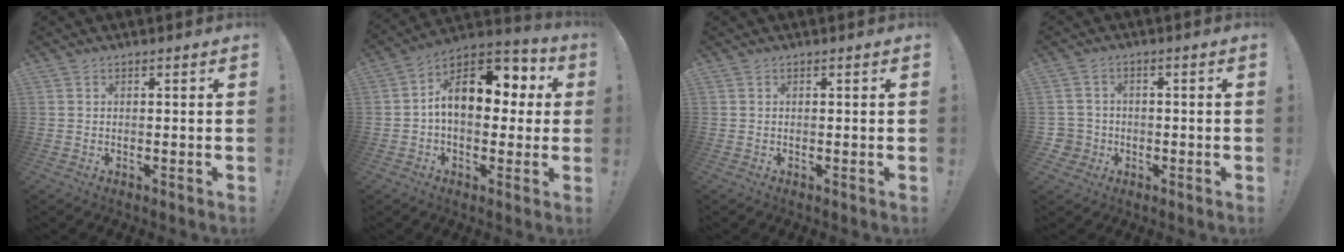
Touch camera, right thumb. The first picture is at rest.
{"total": 15.2, "force": [2.8, 9.6, 11.4], "torque": [-0.159, 0.005, 0.051]}
{"total": 0.0}
{"total": 4.2, "force": [-0.5, 4.0, 1.1], "torque": [-0.021, 0.006, -0.008]}